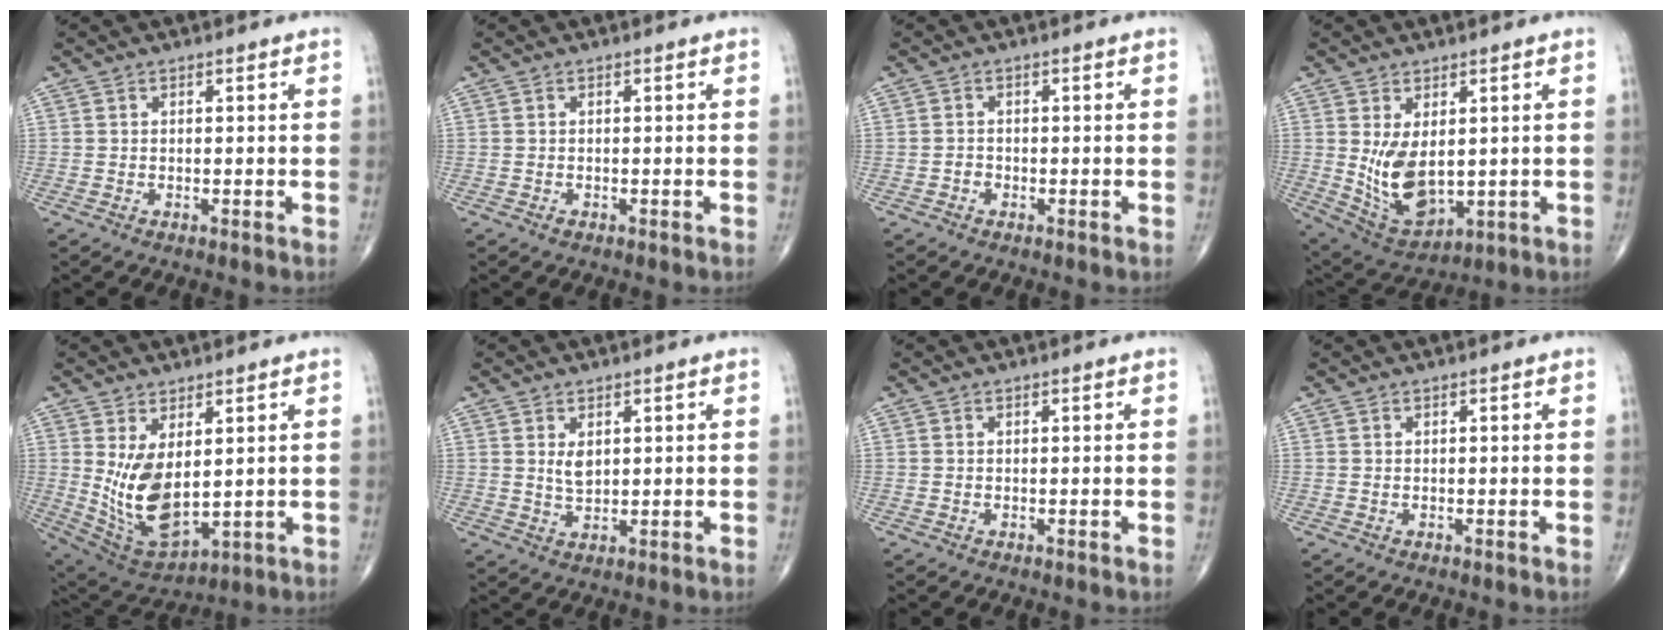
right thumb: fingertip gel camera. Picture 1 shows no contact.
{"total": 0.6, "force": [-0.4, 0.3, 0.2], "torque": [0.000, 0.001, -0.007]}
{"total": 1.0, "force": [-0.6, 0.8, 0.2], "torque": [0.005, 0.004, -0.013]}
{"total": 10.3, "force": [0.7, 5.9, 8.4], "torque": [-0.139, -0.018, 0.037]}
{"total": 12.6, "force": [1.6, 6.6, 10.6], "torque": [-0.187, -0.023, 0.057]}
{"total": 3.1, "force": [1.0, 1.8, 2.3], "torque": [-0.033, -0.011, 0.022]}
{"total": 0.0}
{"total": 0.0}